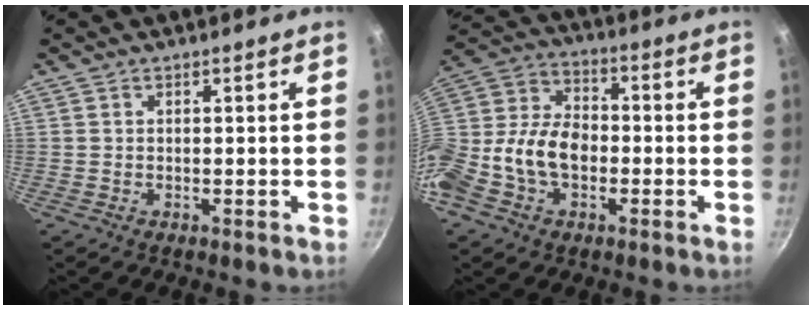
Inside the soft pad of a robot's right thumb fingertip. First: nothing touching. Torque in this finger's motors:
{"motor_torque": [0.63, 0.65, 1.40, -1.38, 0.72]}